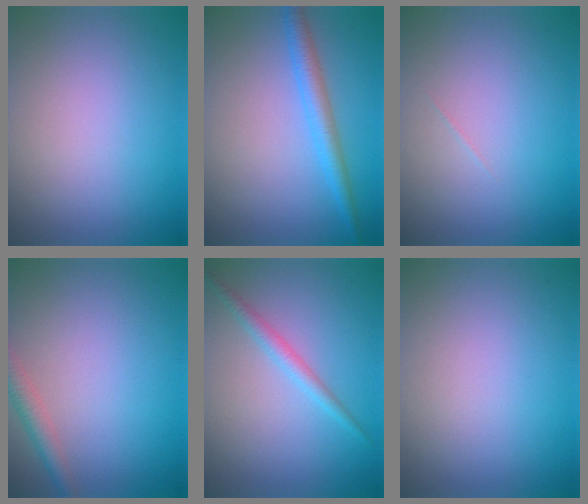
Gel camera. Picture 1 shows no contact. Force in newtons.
{"total": 2.8, "press": 2.8, "slide": 0.2}
{"total": 0.0}
{"total": 2.2, "press": 2.2, "slide": 0.1}
{"total": 1.8, "press": 1.8, "slide": 0.0}
{"total": 0.0}